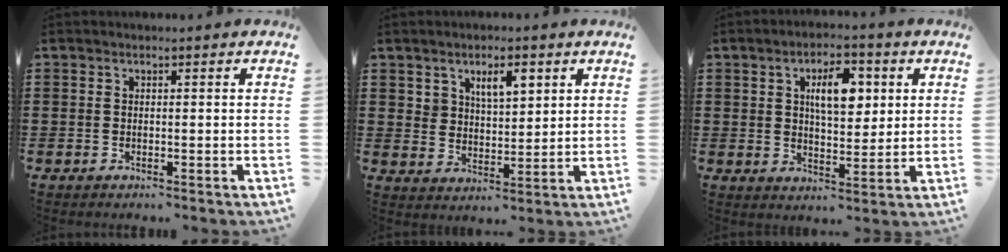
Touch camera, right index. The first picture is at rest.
{"total": 4.9, "force": [2.9, 2.7, 2.8], "torque": [-0.049, 0.003, 0.049]}
{"total": 6.9, "force": [2.2, 3.3, 5.7], "torque": [-0.097, 0.005, 0.030]}